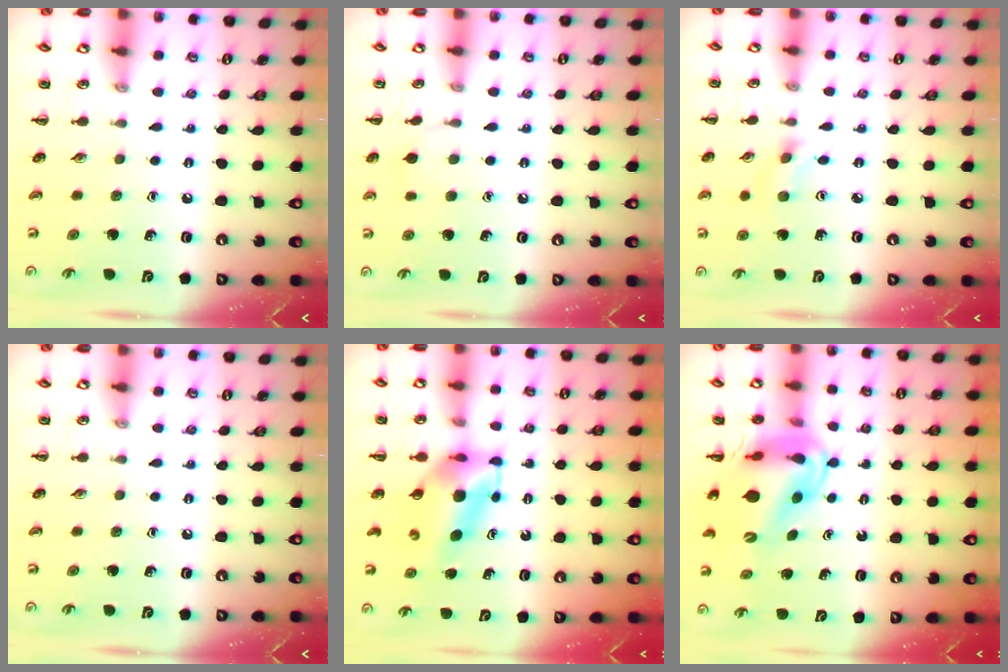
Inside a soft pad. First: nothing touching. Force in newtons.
{"total": 6.2, "press": 6.0, "slide": 1.7}
{"total": 1.1, "press": 1.0, "slide": 0.5}
{"total": 0.0}
{"total": 5.1, "press": 5.0, "slide": 1.1}
{"total": 12.2, "press": 11.6, "slide": 3.8}